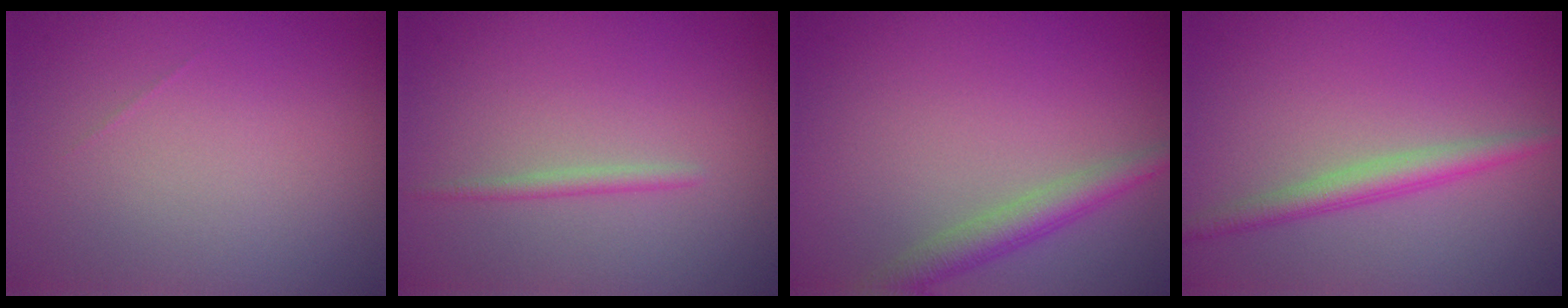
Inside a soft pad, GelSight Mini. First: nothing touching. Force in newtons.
{"total": 1.0, "press": 1.0, "slide": 0.1}
{"total": 2.9, "press": 2.9, "slide": 0.1}
{"total": 2.6, "press": 2.6, "slide": 0.0}